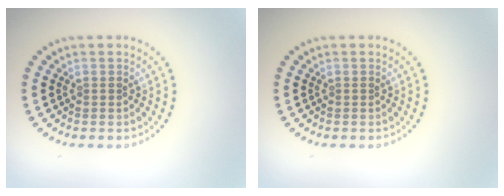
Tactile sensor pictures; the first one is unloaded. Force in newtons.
{"total": 0.0}